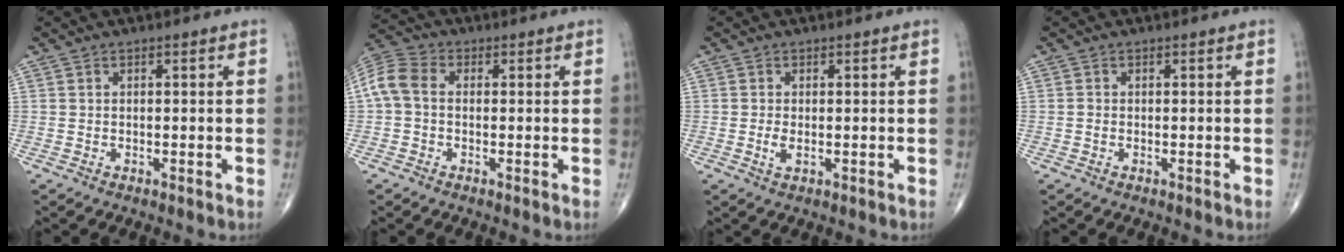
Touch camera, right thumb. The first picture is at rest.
{"total": 6.9, "force": [0.2, 4.9, 4.8], "torque": [-0.104, 0.022, -0.007]}
{"total": 1.8, "force": [-0.2, 0.8, 1.5], "torque": [-0.037, -0.005, -0.003]}
{"total": 0.0}